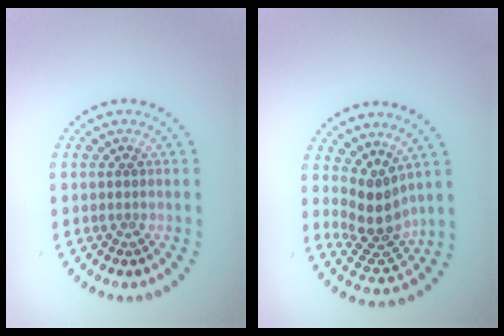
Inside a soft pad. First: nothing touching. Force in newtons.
{"total": 3.7, "press": 2.8, "slide": 2.5}